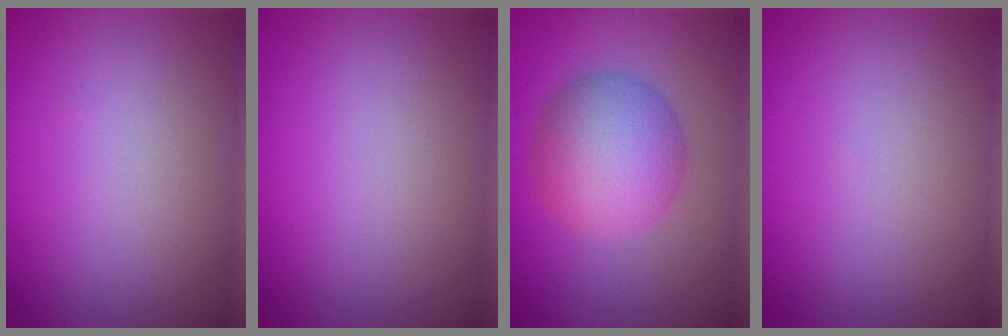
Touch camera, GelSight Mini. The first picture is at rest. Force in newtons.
{"total": 0.0}
{"total": 6.8, "press": 6.7, "slide": 0.1}
{"total": 0.0}